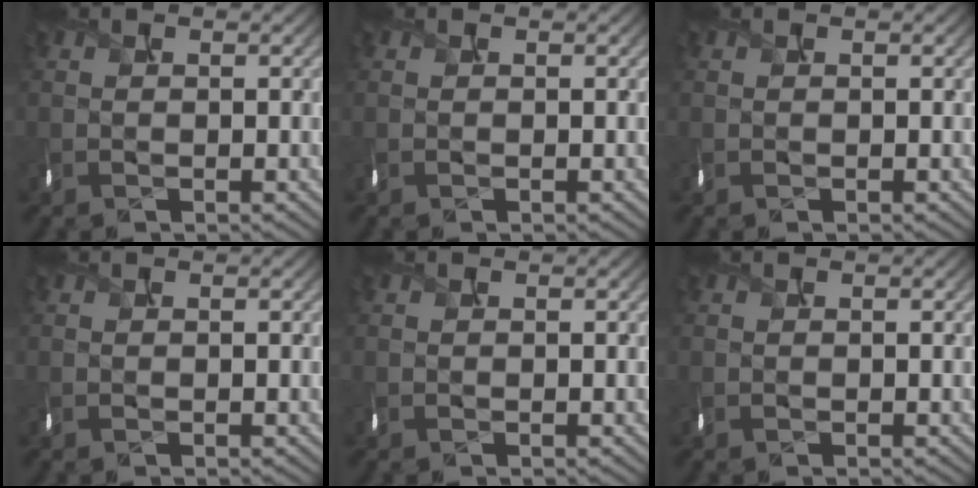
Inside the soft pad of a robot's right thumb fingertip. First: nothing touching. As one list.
[{"total": 0.0}, {"total": 0.0}, {"total": 0.0}, {"total": 0.0}, {"total": 0.0}]